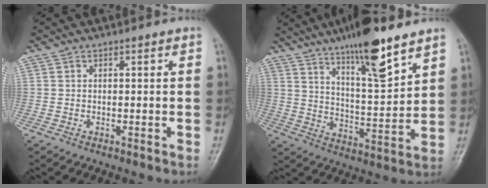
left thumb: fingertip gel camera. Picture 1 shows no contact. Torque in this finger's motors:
{"motor_torque": [2.28, 0.99, 1.38, -1.39, 0.35]}